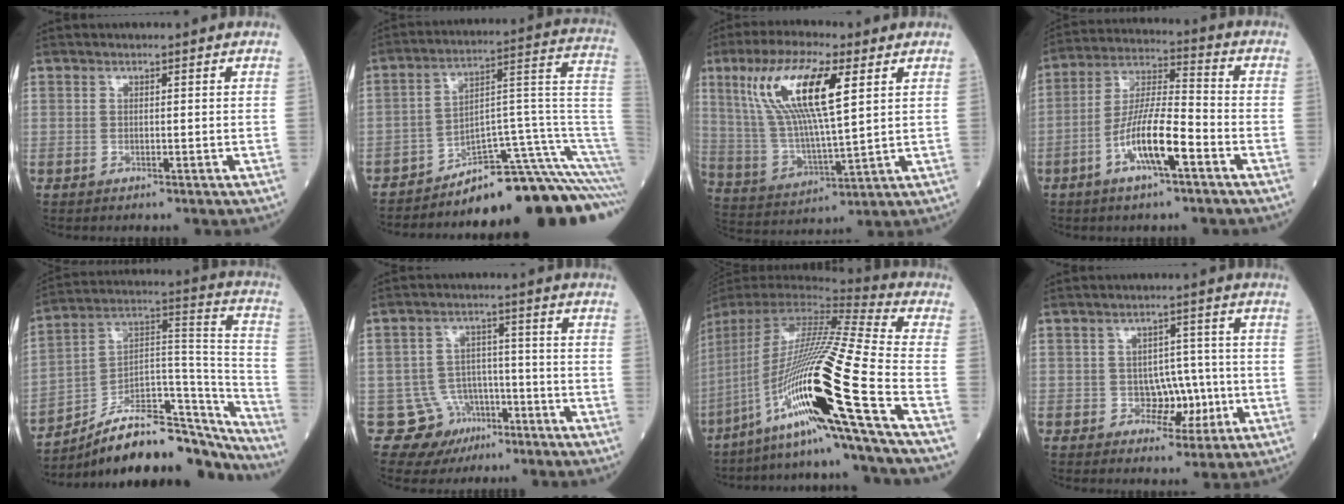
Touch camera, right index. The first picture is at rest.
{"total": 15.2, "force": [-12.2, -0.4, 9.2], "torque": [-0.049, 0.082, -0.173]}
{"total": 15.6, "force": [6.0, 2.7, 14.1], "torque": [-0.299, 0.013, 0.115]}
{"total": 10.9, "force": [-4.6, 1.7, 9.7], "torque": [-0.190, 0.001, -0.088]}
{"total": 24.1, "force": [-20.2, 6.9, 11.1], "torque": [-0.122, 0.057, -0.308]}
{"total": 7.7, "force": [-3.9, 6.6, 0.1], "torque": [0.002, 0.027, -0.053]}
{"total": 25.7, "force": [-11.0, -1.5, 23.1], "torque": [-0.441, -0.033, -0.201]}
{"total": 4.9, "force": [-1.1, 3.7, 3.0], "torque": [-0.030, 0.012, -0.010]}